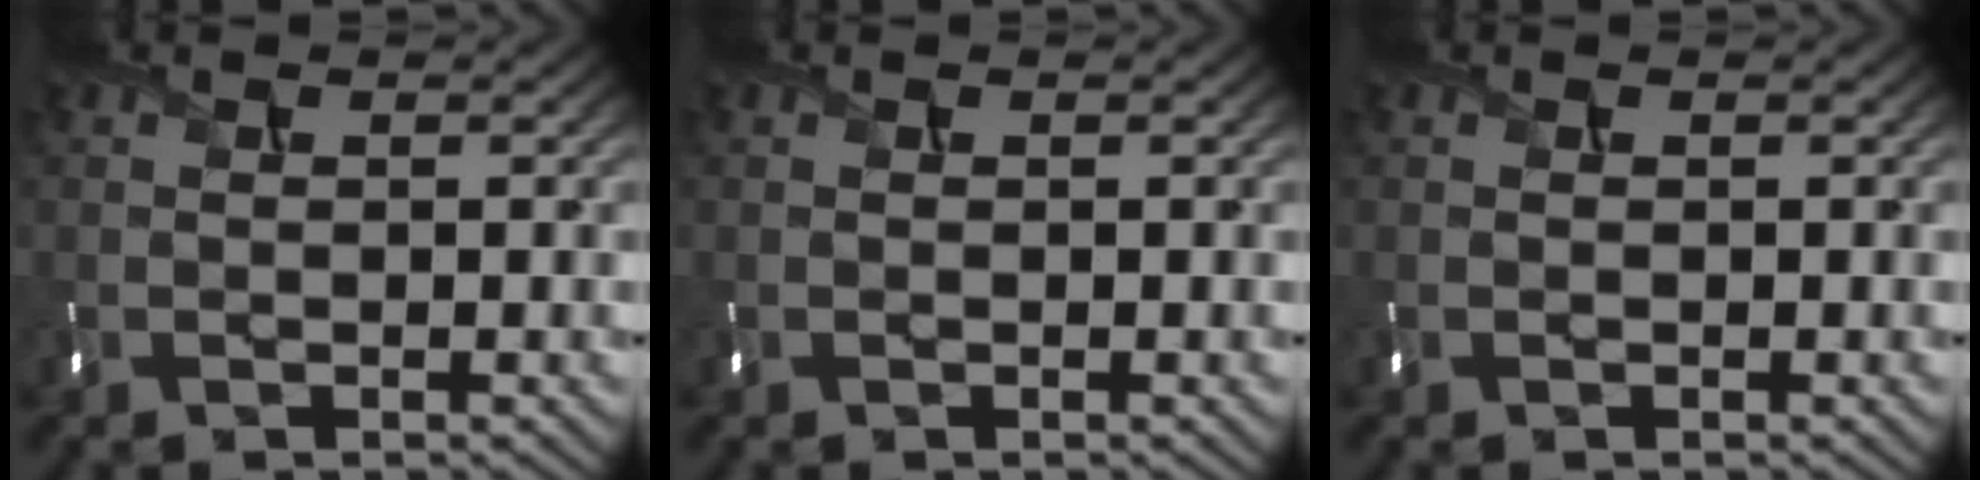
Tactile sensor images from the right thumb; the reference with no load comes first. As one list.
[{"total": 0.0}, {"total": 0.0}]